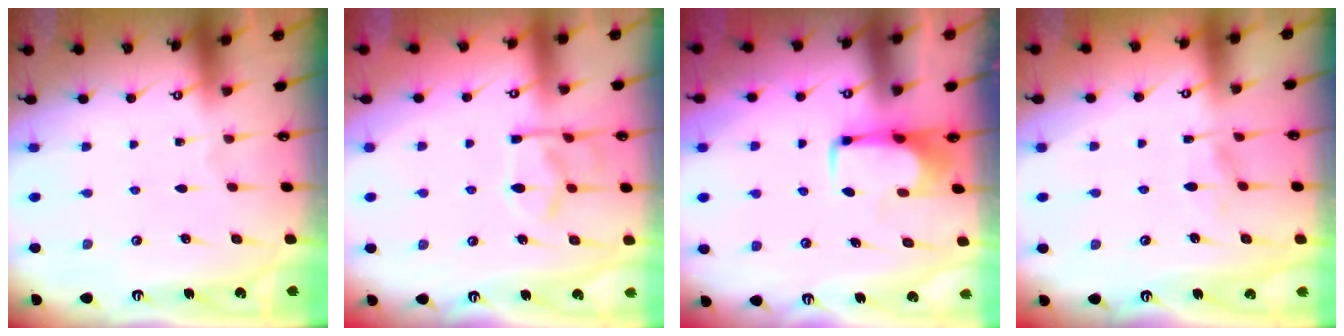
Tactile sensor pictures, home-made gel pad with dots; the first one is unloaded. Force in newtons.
{"total": 11.8, "press": 11.7, "slide": 1.7}
{"total": 1.6, "press": 1.5, "slide": 0.5}
{"total": 3.6, "press": 3.6, "slide": 0.3}